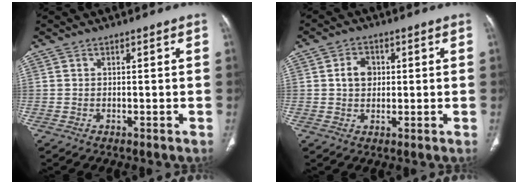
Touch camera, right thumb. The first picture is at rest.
{"total": 4.7, "force": [0.8, 3.7, 2.8], "torque": [-0.032, 0.003, 0.011]}